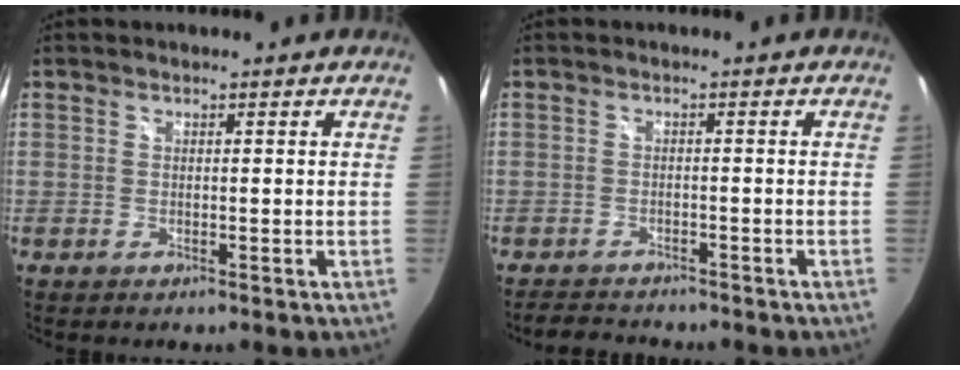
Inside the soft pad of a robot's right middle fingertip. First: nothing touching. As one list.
[{"total": 4.3, "force": [-4.0, 1.2, 0.8], "torque": [-0.028, 0.003, -0.063]}]